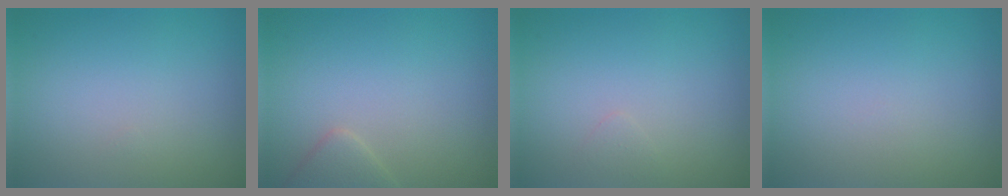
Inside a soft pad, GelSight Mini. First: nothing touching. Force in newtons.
{"total": 1.8, "press": 1.8, "slide": 0.2}
{"total": 0.6, "press": 0.6, "slide": 0.0}
{"total": 0.0}